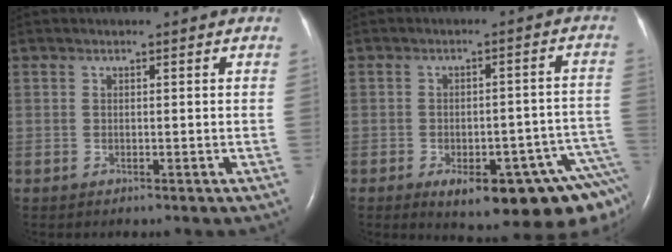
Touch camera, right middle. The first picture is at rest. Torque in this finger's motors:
{"motor_torque": [1.16, -0.98, 0.19, 0.09]}